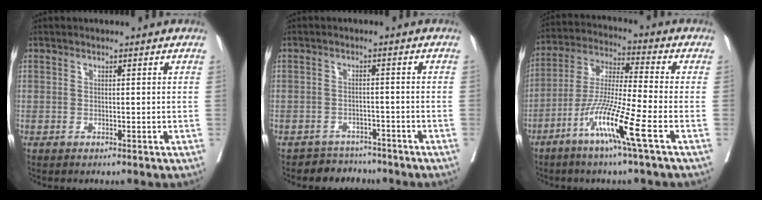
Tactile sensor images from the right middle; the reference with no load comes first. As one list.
[{"total": 4.9, "force": [-4.4, 2.0, -0.8], "torque": [0.019, 0.010, -0.066]}, {"total": 11.7, "force": [-5.7, -1.2, 10.1], "torque": [-0.204, -0.018, -0.114]}]